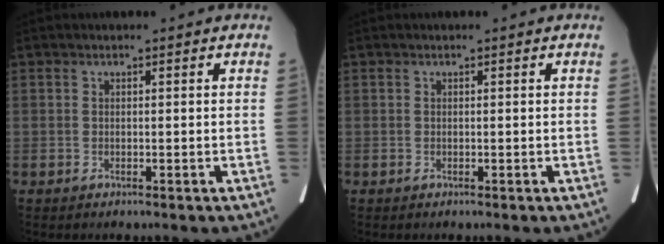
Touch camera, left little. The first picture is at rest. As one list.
[{"total": 0.0}]